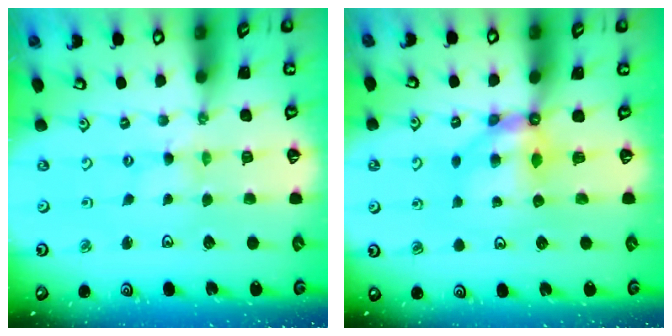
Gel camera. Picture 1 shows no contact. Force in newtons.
{"total": 6.0, "press": 6.0, "slide": 0.3}